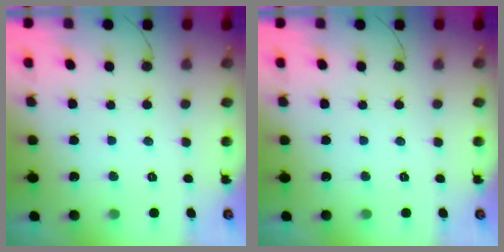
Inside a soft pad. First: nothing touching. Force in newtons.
{"total": 0.0}